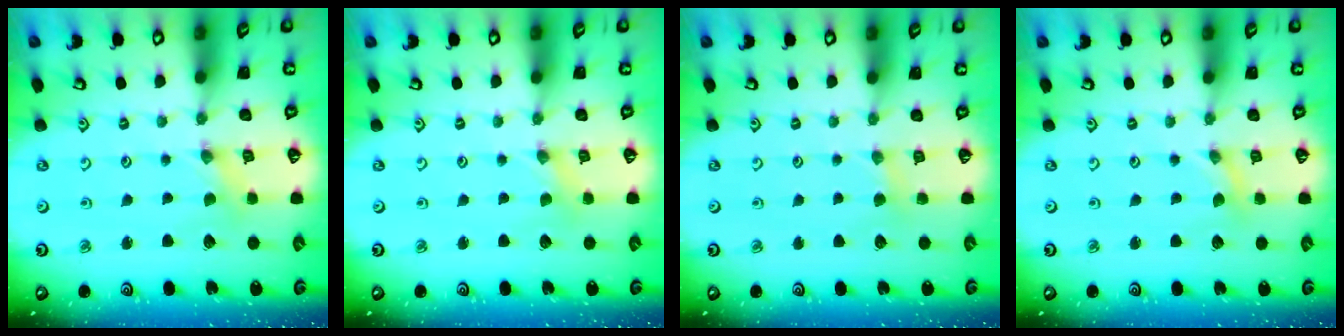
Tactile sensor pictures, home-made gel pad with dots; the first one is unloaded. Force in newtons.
{"total": 0.0}
{"total": 2.7, "press": 2.7, "slide": 0.4}
{"total": 0.0}